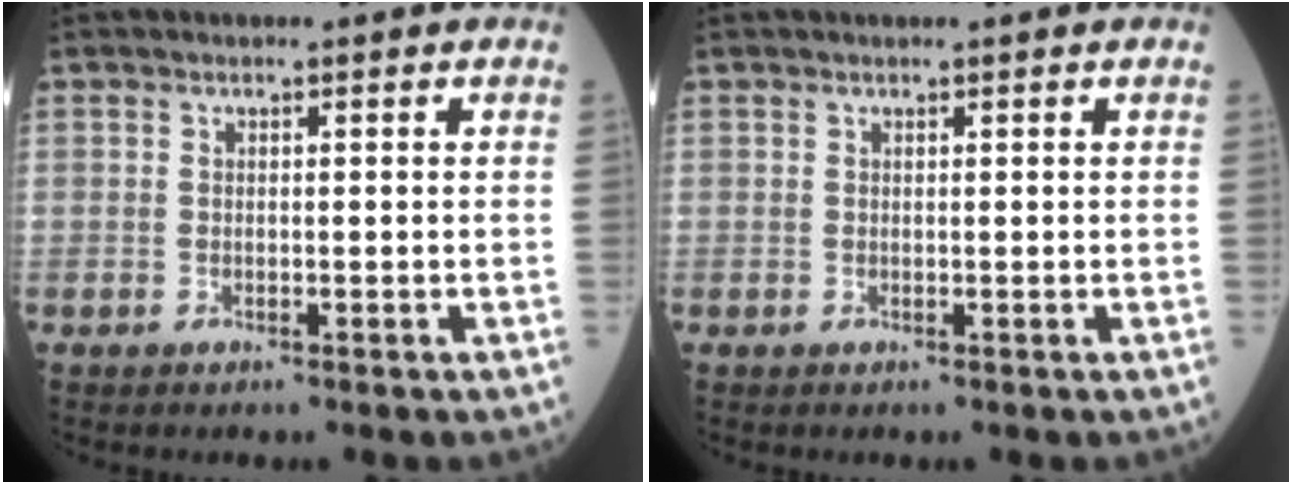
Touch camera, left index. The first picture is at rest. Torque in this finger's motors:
{"motor_torque": [-0.20, -0.17, -0.02, 0.00]}